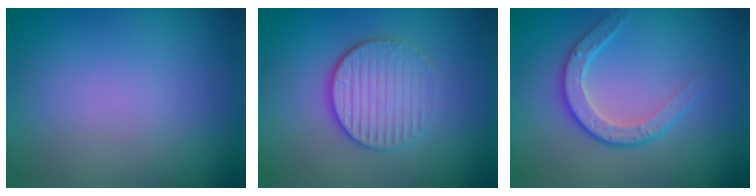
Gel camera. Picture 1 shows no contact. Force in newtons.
{"total": 3.9, "press": 3.4, "slide": 1.9}
{"total": 3.4, "press": 2.8, "slide": 1.9}